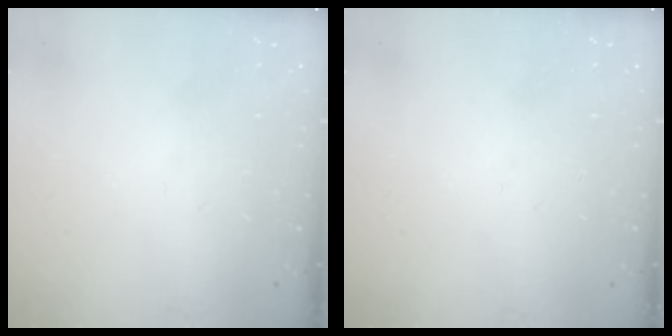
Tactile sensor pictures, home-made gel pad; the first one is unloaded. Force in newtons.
{"total": 0.0}